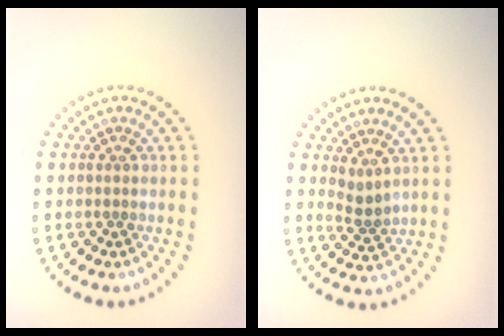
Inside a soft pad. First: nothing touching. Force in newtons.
{"total": 1.6, "press": 1.1, "slide": 1.2}